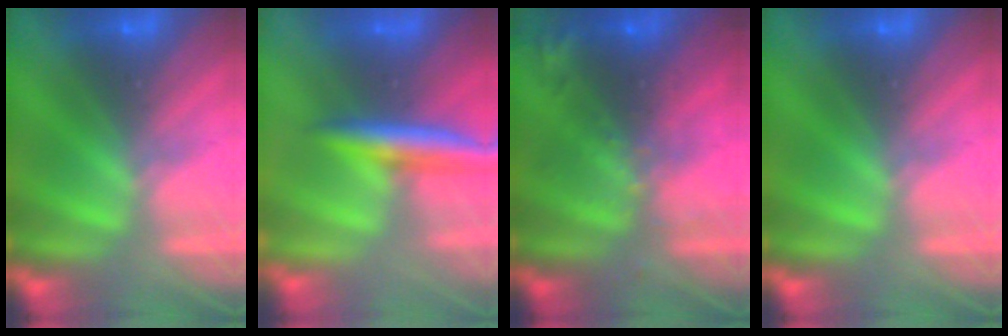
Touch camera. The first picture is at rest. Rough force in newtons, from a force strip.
{"total": 9.6}
{"total": 7.7}
{"total": 0.0}